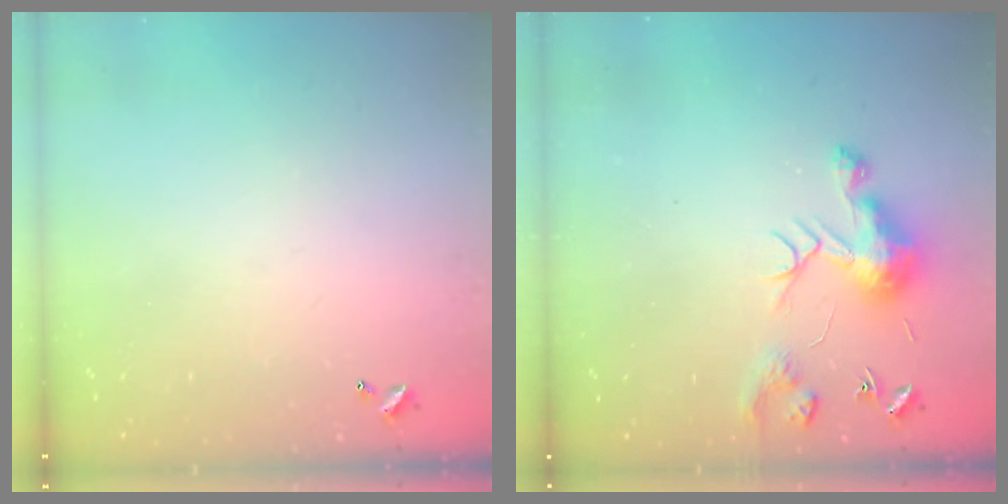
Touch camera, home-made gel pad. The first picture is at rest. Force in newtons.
{"total": 9.3, "press": 9.3, "slide": 0.5}